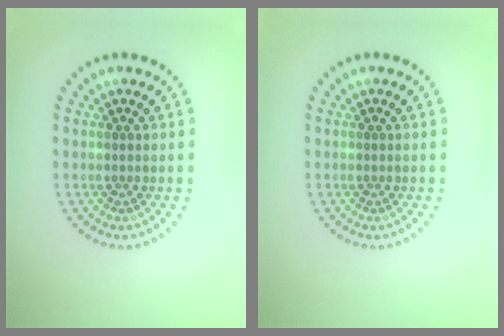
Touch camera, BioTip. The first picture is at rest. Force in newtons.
{"total": 0.0}